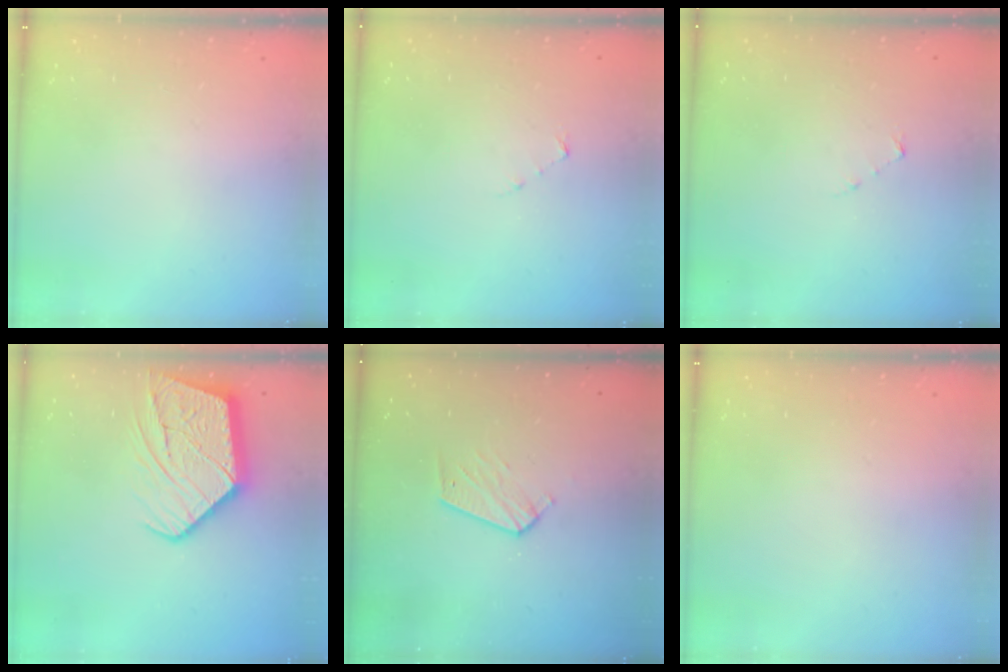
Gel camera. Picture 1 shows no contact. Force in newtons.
{"total": 2.7, "press": 2.7, "slide": 0.3}
{"total": 2.7, "press": 2.7, "slide": 0.3}
{"total": 17.9, "press": 17.8, "slide": 1.6}
{"total": 5.4, "press": 5.3, "slide": 0.5}
{"total": 0.0}